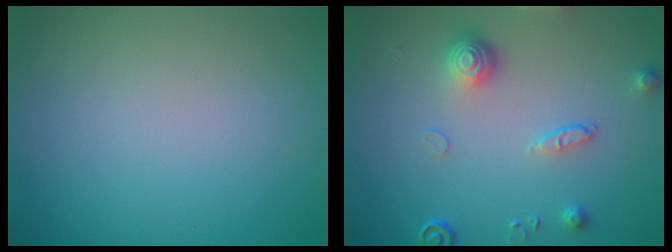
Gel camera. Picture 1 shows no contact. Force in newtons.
{"total": 3.4, "press": 2.9, "slide": 1.7}